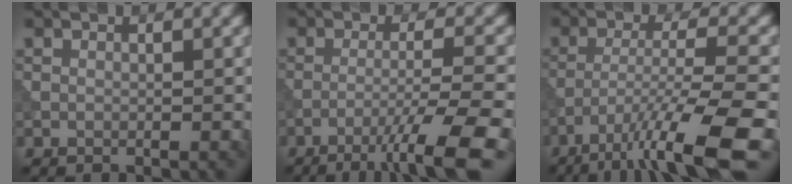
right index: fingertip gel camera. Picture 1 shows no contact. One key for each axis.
{"total": 7.4, "fx": -4.9, "fy": 0.7, "fz": 5.5, "tx": -0.088, "ty": 0.006, "tz": -0.077}
{"total": 10.3, "fx": -6.9, "fy": 1.8, "fz": 7.5, "tx": -0.131, "ty": -0.002, "tz": -0.114}